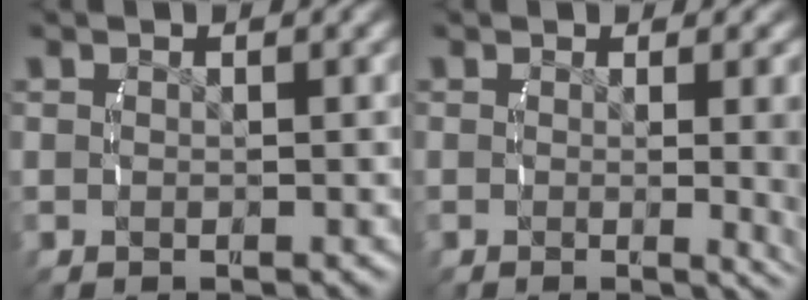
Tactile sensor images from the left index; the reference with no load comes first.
{"total": 4.5, "force": [-0.2, 0.8, 4.4], "torque": [-0.040, -0.001, -0.007]}